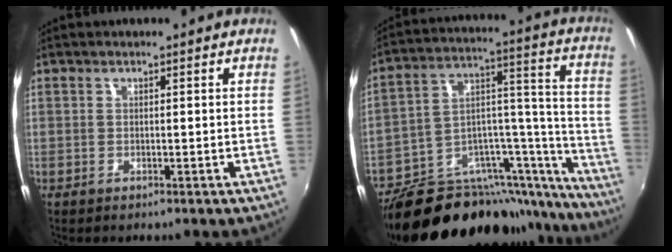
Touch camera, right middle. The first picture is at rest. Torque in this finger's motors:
{"motor_torque": [1.14, -1.00, 0.32, 0.21]}